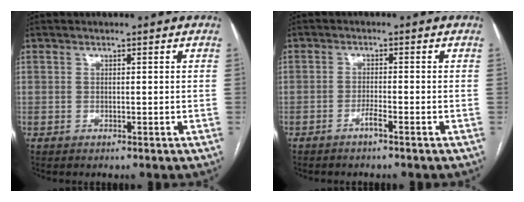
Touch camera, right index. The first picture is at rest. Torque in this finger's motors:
{"motor_torque": [0.11, -0.08, 0.03, 0.00]}